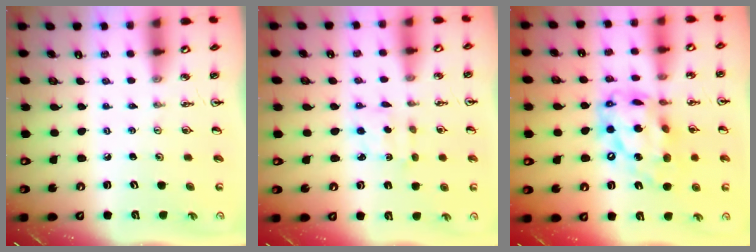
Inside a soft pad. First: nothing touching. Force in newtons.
{"total": 2.4, "press": 2.3, "slide": 0.6}
{"total": 18.1, "press": 18.0, "slide": 2.0}